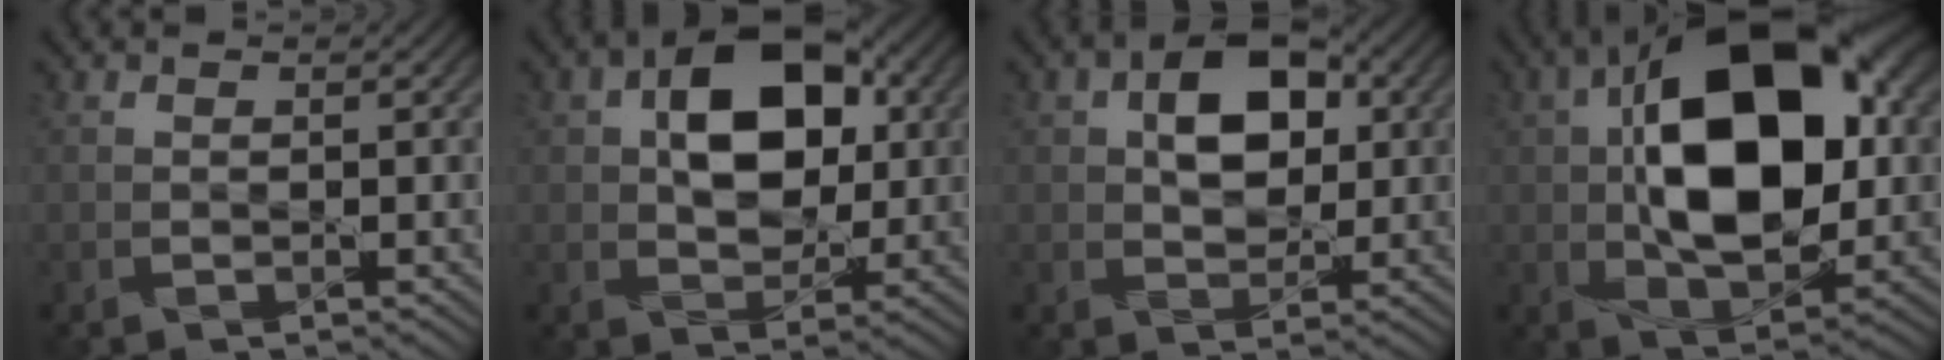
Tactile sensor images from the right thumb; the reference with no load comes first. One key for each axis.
{"total": 10.2, "fx": 2.4, "fy": 6.5, "fz": 7.4, "tx": -0.117, "ty": 0.017, "tz": 0.032}
{"total": 6.9, "fx": 1.8, "fy": 4.4, "fz": 5.0, "tx": -0.082, "ty": 0.013, "tz": 0.021}
{"total": 17.2, "fx": 2.0, "fy": 9.6, "fz": 14.1, "tx": -0.250, "ty": 0.019, "tz": 0.027}